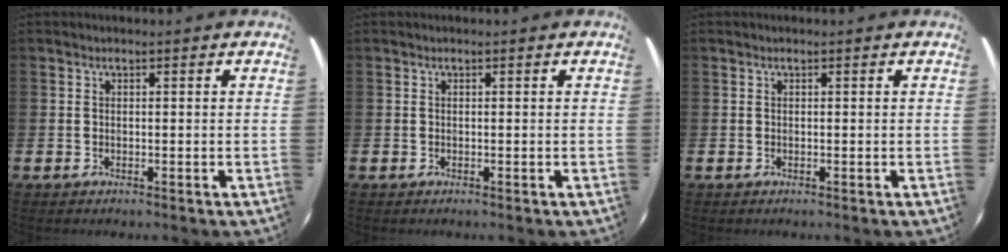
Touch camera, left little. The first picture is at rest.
{"total": 0.0}
{"total": 0.0}